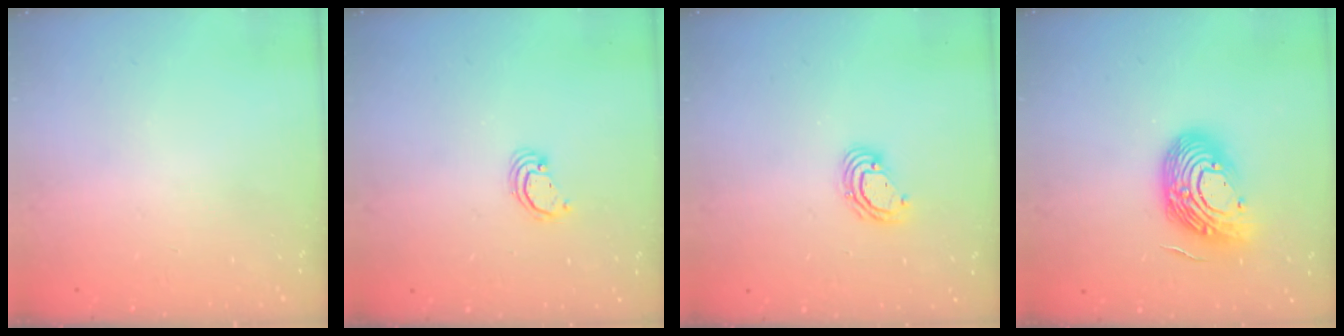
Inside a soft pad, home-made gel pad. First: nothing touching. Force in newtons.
{"total": 2.3, "press": 2.3, "slide": 0.3}
{"total": 5.6, "press": 5.6, "slide": 0.4}
{"total": 15.4, "press": 15.3, "slide": 1.4}